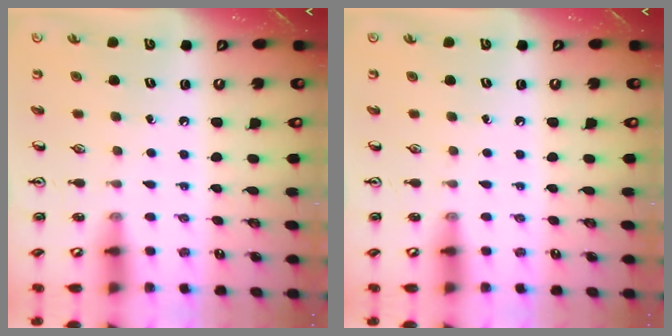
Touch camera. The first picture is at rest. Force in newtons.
{"total": 0.0}